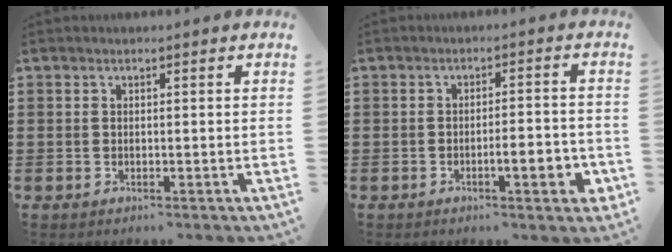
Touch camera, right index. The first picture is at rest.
{"total": 4.4, "force": [-1.7, 1.1, 3.9], "torque": [-0.055, -0.001, -0.031]}